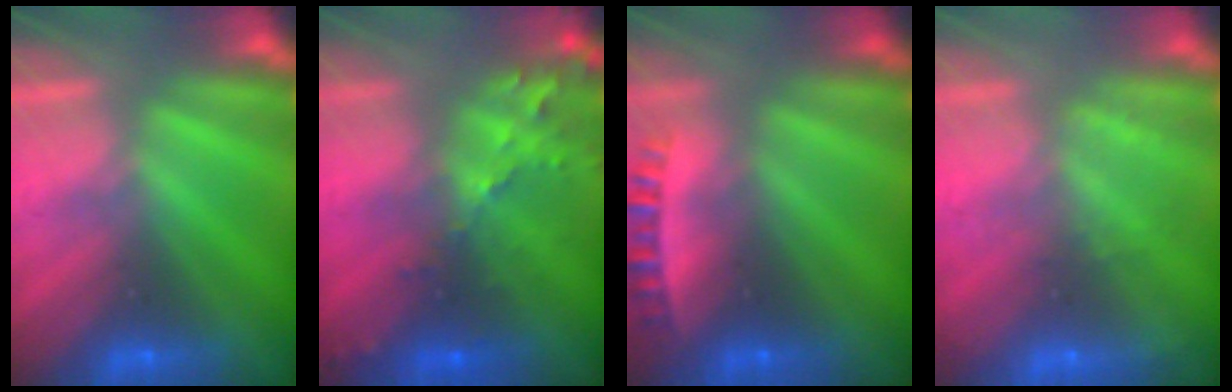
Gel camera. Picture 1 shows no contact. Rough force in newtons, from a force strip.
{"total": 5.8}
{"total": 2.4}
{"total": 2.2}